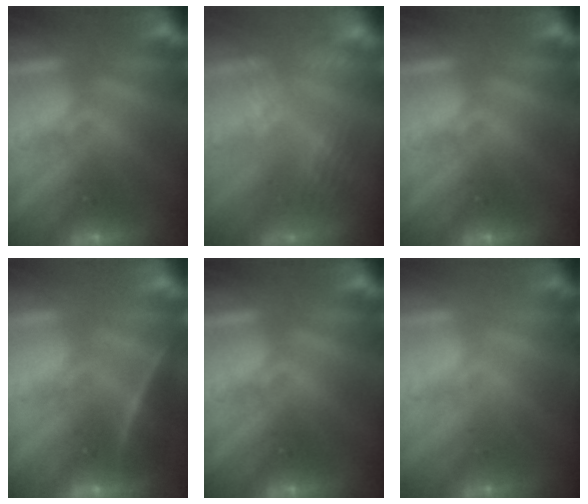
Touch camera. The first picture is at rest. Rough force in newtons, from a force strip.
{"total": 2.6}
{"total": 0.0}
{"total": 1.8}
{"total": 0.0}
{"total": 2.1}